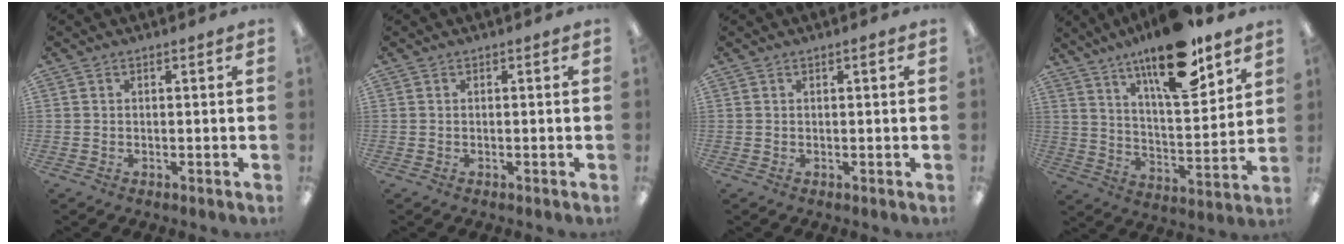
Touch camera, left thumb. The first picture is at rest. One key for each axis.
{"total": 0.0}
{"total": 0.8, "fx": 0.4, "fy": 0.1, "fz": 0.6, "tx": -0.013, "ty": 0.002, "tz": 0.007}
{"total": 18.6, "fx": 13.4, "fy": 5.6, "fz": 11.6, "tx": -0.185, "ty": -0.076, "tz": 0.219}